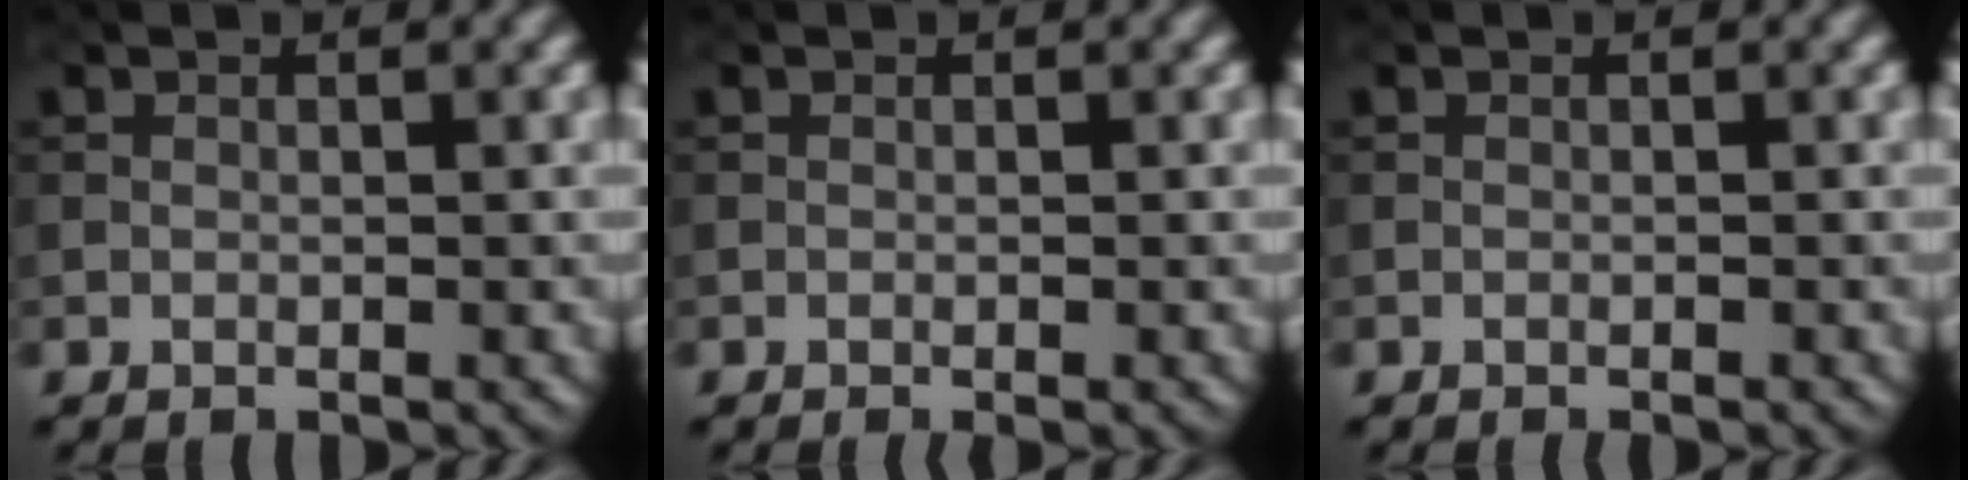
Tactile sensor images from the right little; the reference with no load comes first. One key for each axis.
{"total": 1.3, "fx": -0.4, "fy": 0.4, "fz": 1.2, "tx": -0.020, "ty": -0.003, "tz": -0.009}
{"total": 0.9, "fx": -0.6, "fy": 0.2, "fz": 0.7, "tx": -0.010, "ty": -0.004, "tz": -0.010}